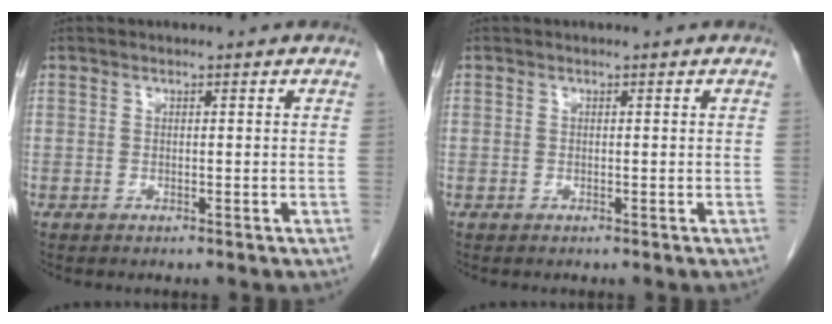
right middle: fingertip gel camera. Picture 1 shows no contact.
{"total": 0.0}